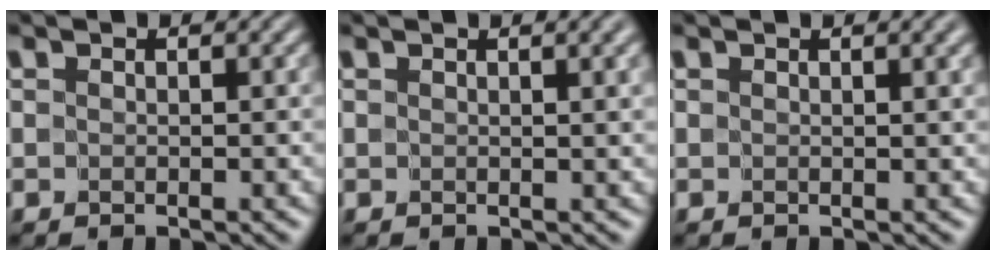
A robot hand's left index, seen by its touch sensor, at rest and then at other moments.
{"total": 2.4, "force": [0.9, 0.6, 2.1], "torque": [-0.022, 0.002, 0.013]}
{"total": 1.6, "force": [0.8, 0.2, 1.4], "torque": [-0.015, 0.000, 0.012]}